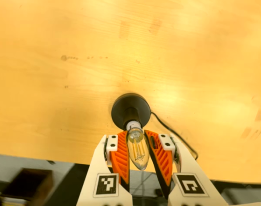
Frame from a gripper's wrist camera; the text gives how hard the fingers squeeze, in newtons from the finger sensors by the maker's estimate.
{"total": 17.3, "left": 17.7, "right": 16.8}